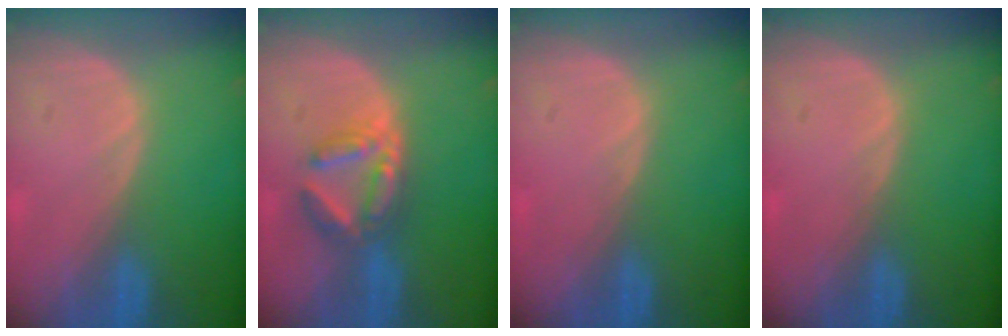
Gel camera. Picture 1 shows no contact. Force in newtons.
{"total": 6.2, "press": 5.7, "slide": 2.5}
{"total": 0.5, "press": 0.0, "slide": 0.5}
{"total": 0.0}